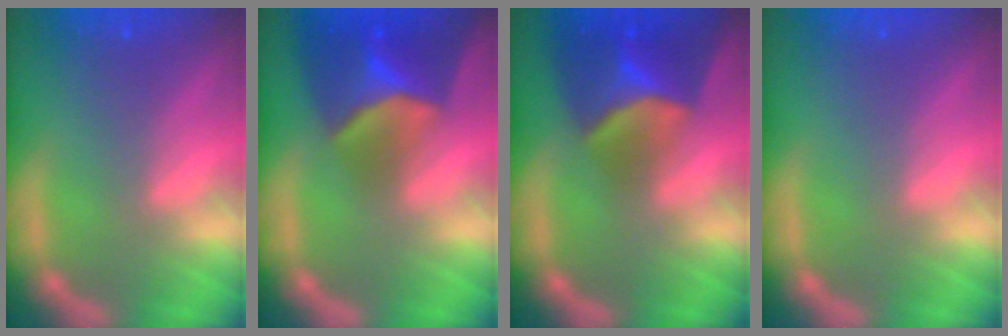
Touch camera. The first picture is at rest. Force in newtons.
{"total": 8.9}
{"total": 8.4}
{"total": 0.0}